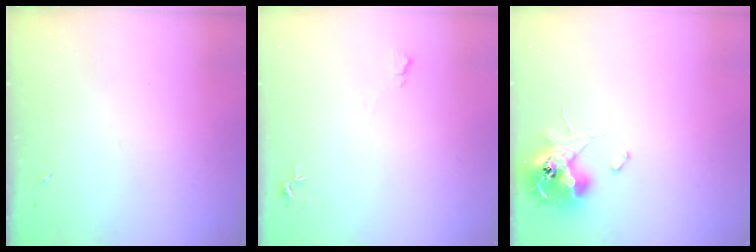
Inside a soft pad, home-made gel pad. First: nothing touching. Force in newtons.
{"total": 4.9, "press": 4.9, "slide": 0.6}
{"total": 12.7, "press": 12.6, "slide": 1.5}